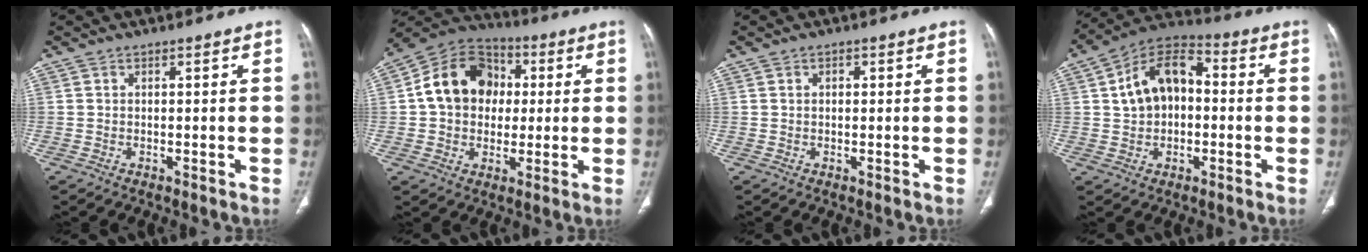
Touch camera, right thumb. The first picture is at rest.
{"total": 14.8, "force": [1.5, 12.0, 8.6], "torque": [-0.115, 0.025, 0.016]}
{"total": 0.9, "force": [0.3, 0.6, 0.6], "torque": [-0.011, 0.003, 0.005]}
{"total": 12.6, "force": [1.1, 8.5, 9.2], "torque": [-0.140, 0.034, 0.005]}